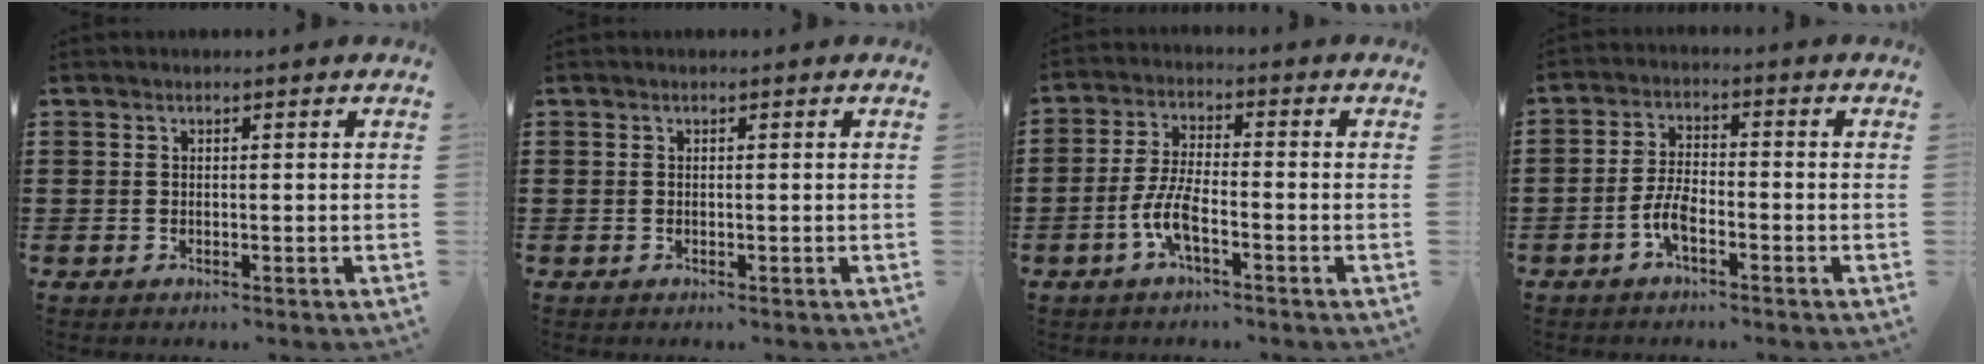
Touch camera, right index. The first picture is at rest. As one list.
[{"total": 0.0}, {"total": 6.3, "force": [-2.8, 1.5, 5.5], "torque": [-0.132, -0.015, -0.058]}, {"total": 4.8, "force": [-2.4, 1.6, 3.8], "torque": [-0.100, -0.005, -0.054]}]